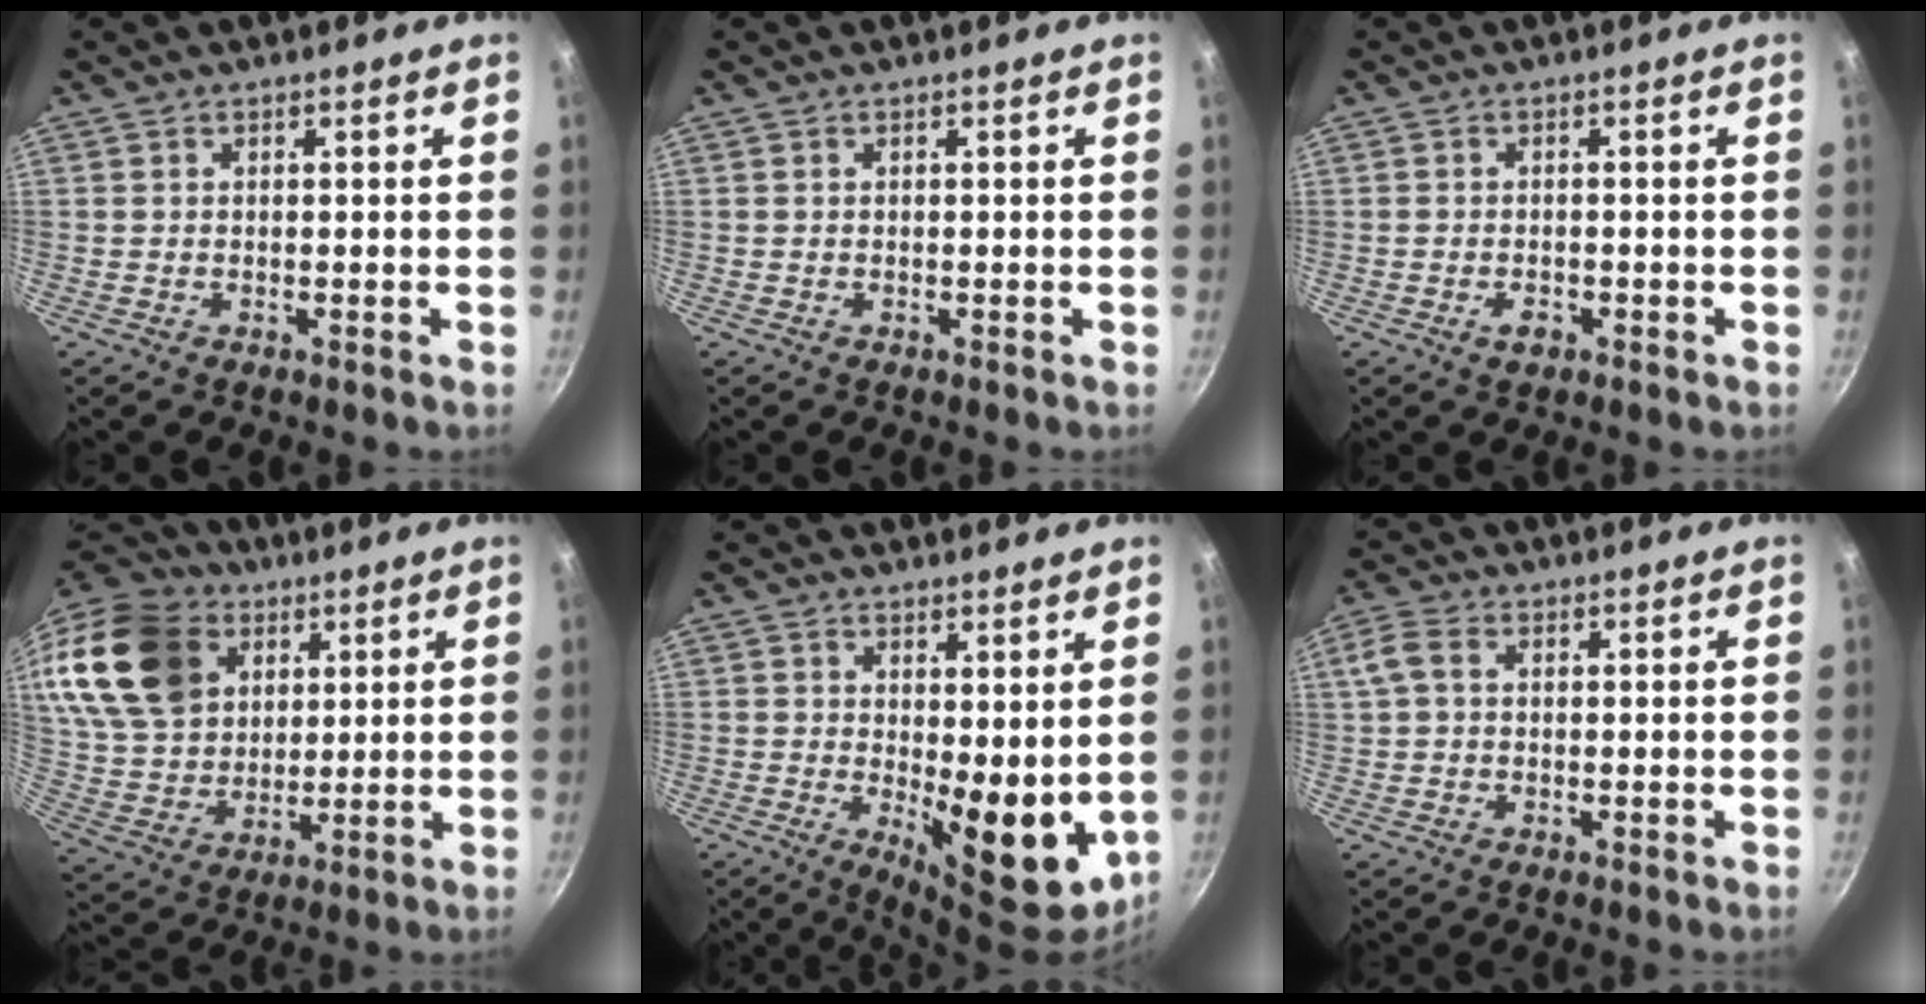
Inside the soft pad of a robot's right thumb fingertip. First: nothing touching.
{"total": 0.0}
{"total": 2.3, "force": [-1.1, 1.4, 1.4], "torque": [-0.022, 0.009, -0.019]}
{"total": 23.2, "force": [10.6, 16.9, 11.9], "torque": [-0.219, -0.017, 0.207]}
{"total": 11.3, "force": [0.8, 4.9, 10.2], "torque": [-0.112, -0.029, 0.021]}
{"total": 4.1, "force": [0.9, 2.8, 2.9], "torque": [-0.062, 0.010, 0.012]}